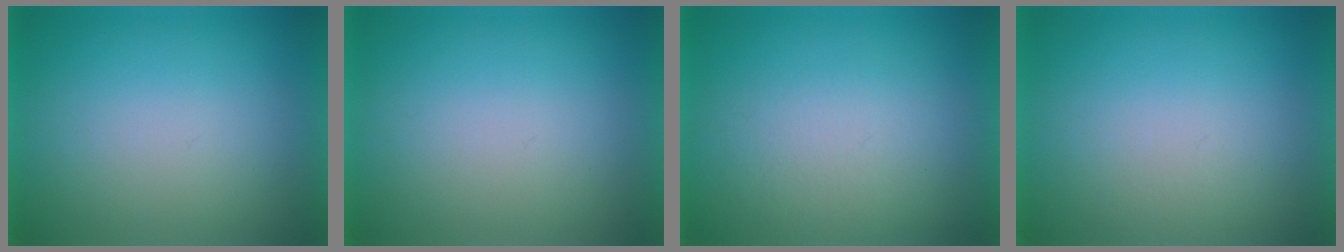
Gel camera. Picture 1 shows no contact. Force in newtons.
{"total": 1.1}
{"total": 3.5}
{"total": 1.2}